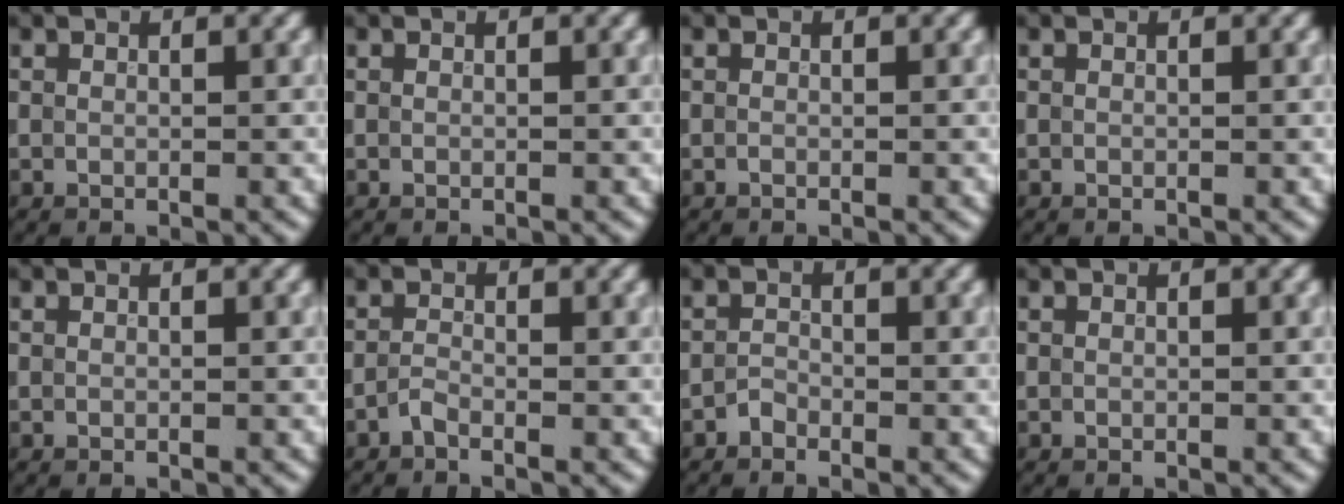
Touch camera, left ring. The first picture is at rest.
{"total": 0.0}
{"total": 0.0}
{"total": 0.0}
{"total": 0.0}
{"total": 0.9, "force": [-0.7, 0.2, 0.5], "torque": [-0.011, 0.001, -0.018]}
{"total": 0.9, "force": [-0.7, 0.4, 0.2], "torque": [-0.001, 0.002, -0.016]}
{"total": 0.0}